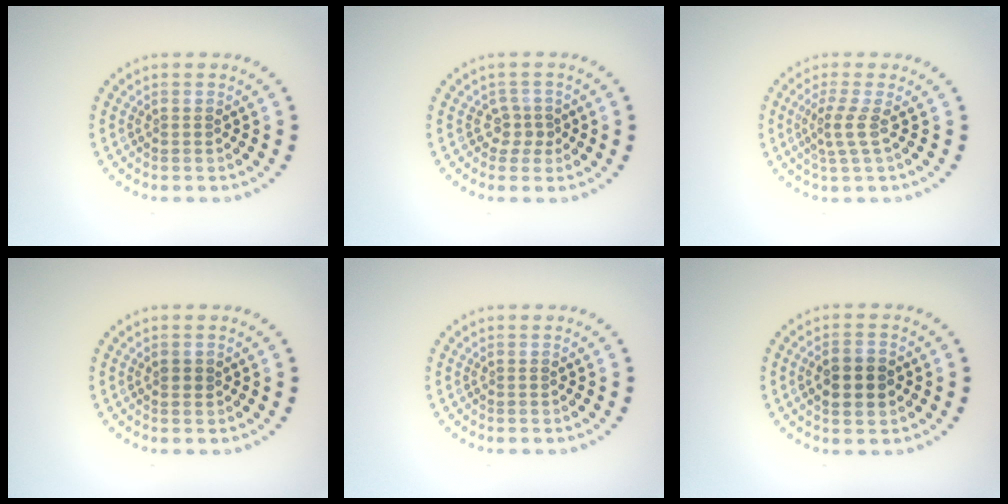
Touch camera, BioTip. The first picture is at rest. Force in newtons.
{"total": 1.7, "press": 1.1, "slide": 1.3}
{"total": 2.1, "press": 1.4, "slide": 1.5}
{"total": 0.8, "press": 0.8, "slide": 0.2}
{"total": 0.0}
{"total": 3.8, "press": 3.8, "slide": 0.3}